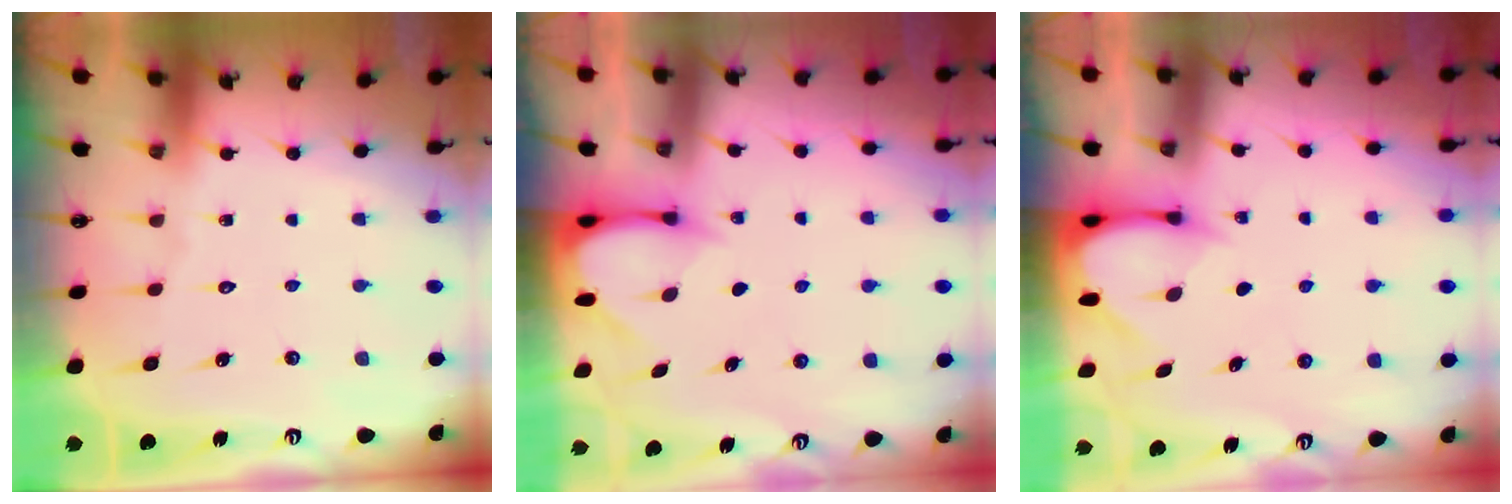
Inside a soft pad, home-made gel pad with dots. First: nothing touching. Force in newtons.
{"total": 3.3, "press": 3.3, "slide": 0.3}
{"total": 3.3, "press": 3.3, "slide": 0.3}